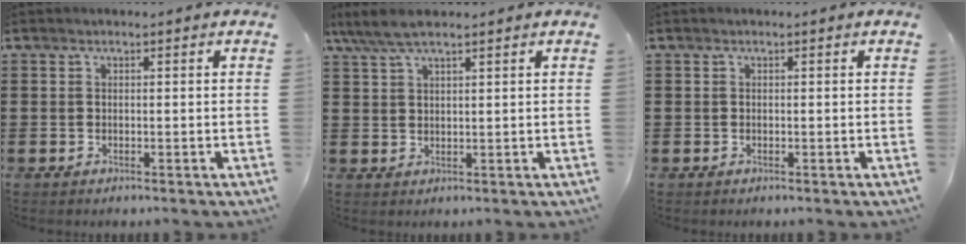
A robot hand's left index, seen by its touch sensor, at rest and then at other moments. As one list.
[{"total": 4.9, "force": [3.6, 0.8, 3.3], "torque": [-0.069, 0.001, 0.067]}, {"total": 0.0}]